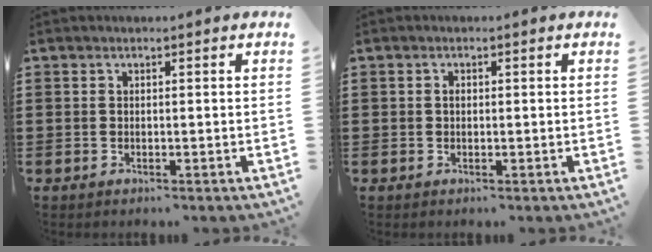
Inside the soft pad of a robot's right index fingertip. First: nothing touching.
{"total": 0.8, "force": [0.0, 0.5, 0.6], "torque": [-0.014, 0.002, 0.001]}